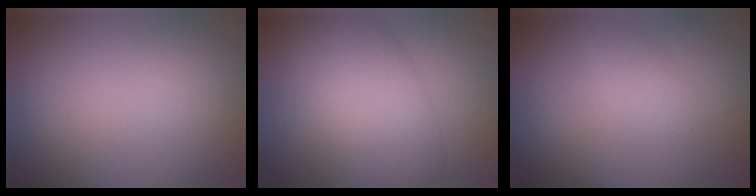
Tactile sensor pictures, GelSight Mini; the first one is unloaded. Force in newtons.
{"total": 6.6, "press": 6.6, "slide": 0.3}
{"total": 1.5, "press": 1.5, "slide": 0.0}